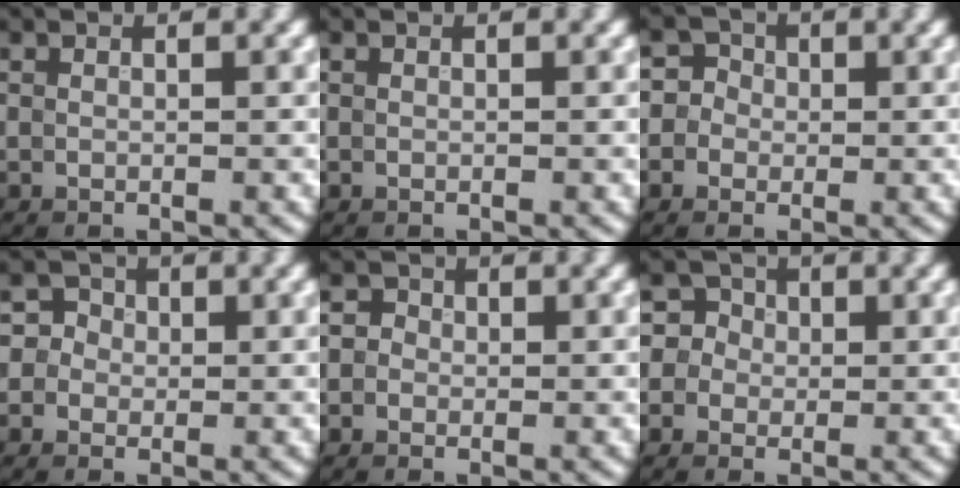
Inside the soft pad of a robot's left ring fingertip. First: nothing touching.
{"total": 0.0}
{"total": 2.8, "force": [-0.2, 2.7, 0.7], "torque": [0.021, 0.014, -0.024]}
{"total": 3.0, "force": [0.1, 2.9, 0.8], "torque": [0.014, 0.016, -0.013]}
{"total": 1.7, "force": [0.0, 1.5, 0.7], "torque": [0.007, 0.009, -0.016]}
{"total": 4.3, "force": [0.6, 4.2, 1.1], "torque": [-0.001, 0.032, -0.011]}